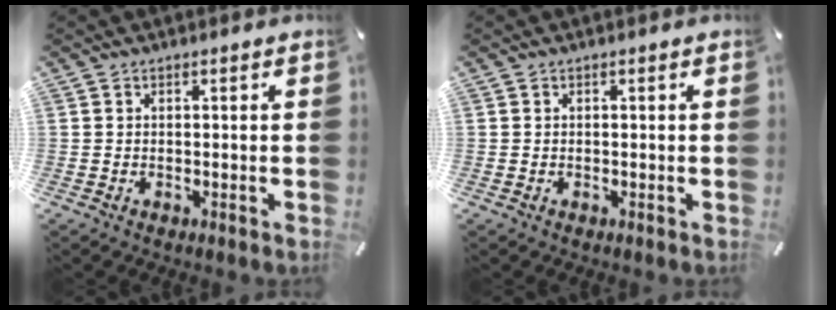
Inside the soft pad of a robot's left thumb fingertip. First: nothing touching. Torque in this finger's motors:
{"motor_torque": [-0.03, -0.02, -0.02, 0.02, 0.00]}